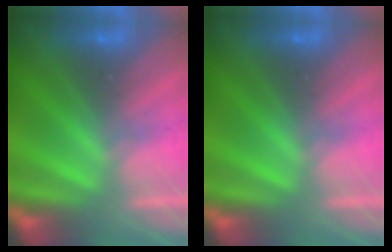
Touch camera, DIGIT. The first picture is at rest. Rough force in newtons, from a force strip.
{"total": 0.0}